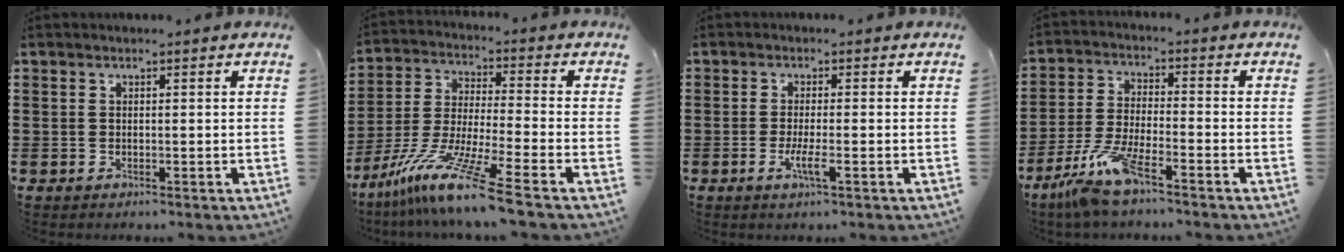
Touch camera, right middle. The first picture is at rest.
{"total": 12.0, "force": [-9.3, -0.1, 7.6], "torque": [-0.161, -0.001, -0.186]}
{"total": 3.0, "force": [-1.1, 0.3, 2.8], "torque": [-0.055, -0.006, -0.023]}
{"total": 8.2, "force": [-6.2, 0.9, 5.3], "torque": [-0.129, -0.017, -0.123]}